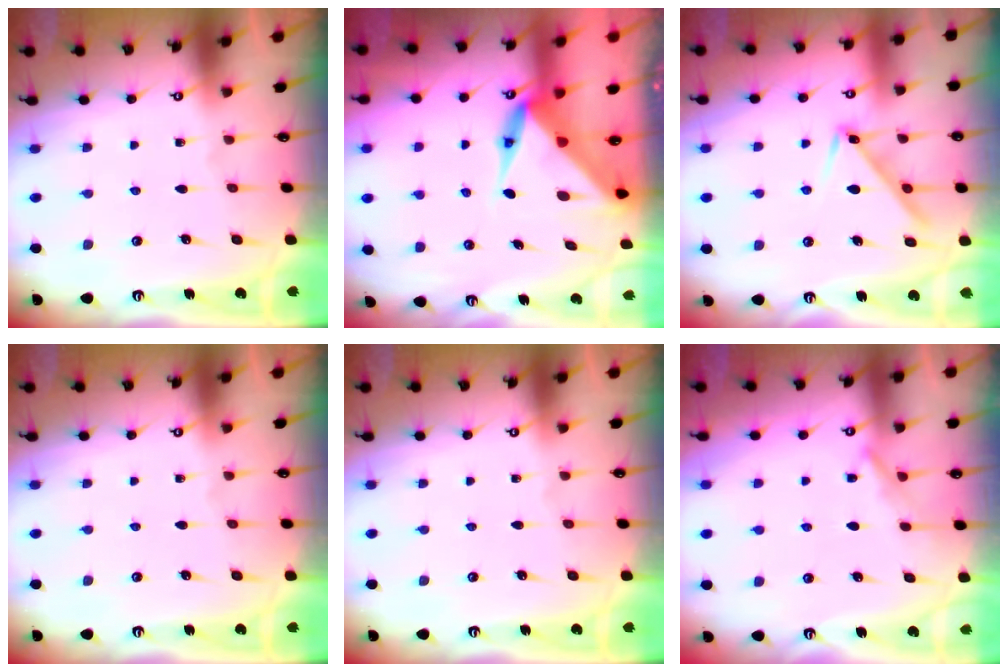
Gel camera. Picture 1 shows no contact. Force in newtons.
{"total": 7.4, "press": 7.3, "slide": 1.3}
{"total": 9.7, "press": 9.7, "slide": 0.1}
{"total": 0.0}
{"total": 0.0}
{"total": 6.4, "press": 6.4, "slide": 0.7}